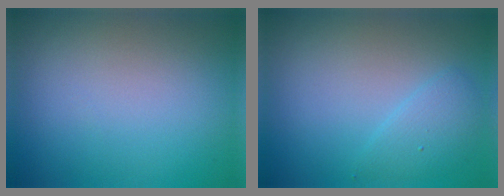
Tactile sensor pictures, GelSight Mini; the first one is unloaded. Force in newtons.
{"total": 1.9, "press": 1.9, "slide": 0.2}